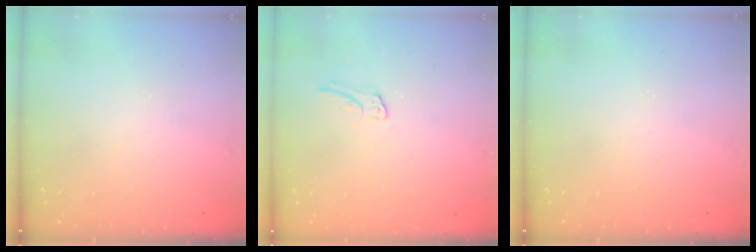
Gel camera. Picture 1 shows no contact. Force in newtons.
{"total": 6.8, "press": 6.8, "slide": 0.4}
{"total": 0.0}